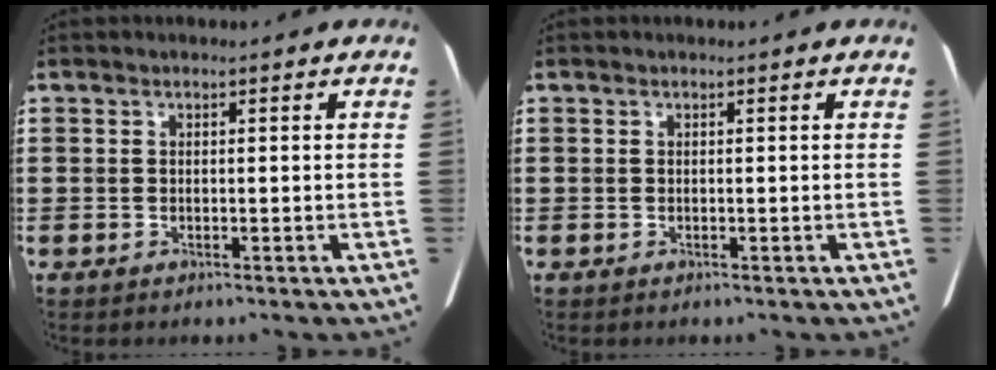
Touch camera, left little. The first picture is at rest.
{"total": 0.0}